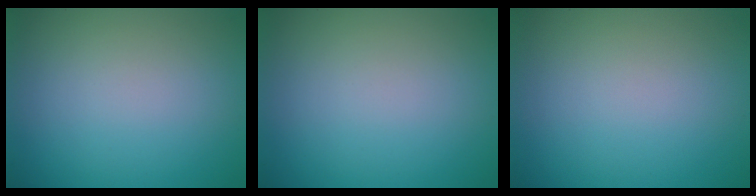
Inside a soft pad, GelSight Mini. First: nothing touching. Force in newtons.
{"total": 0.0}
{"total": 0.0}